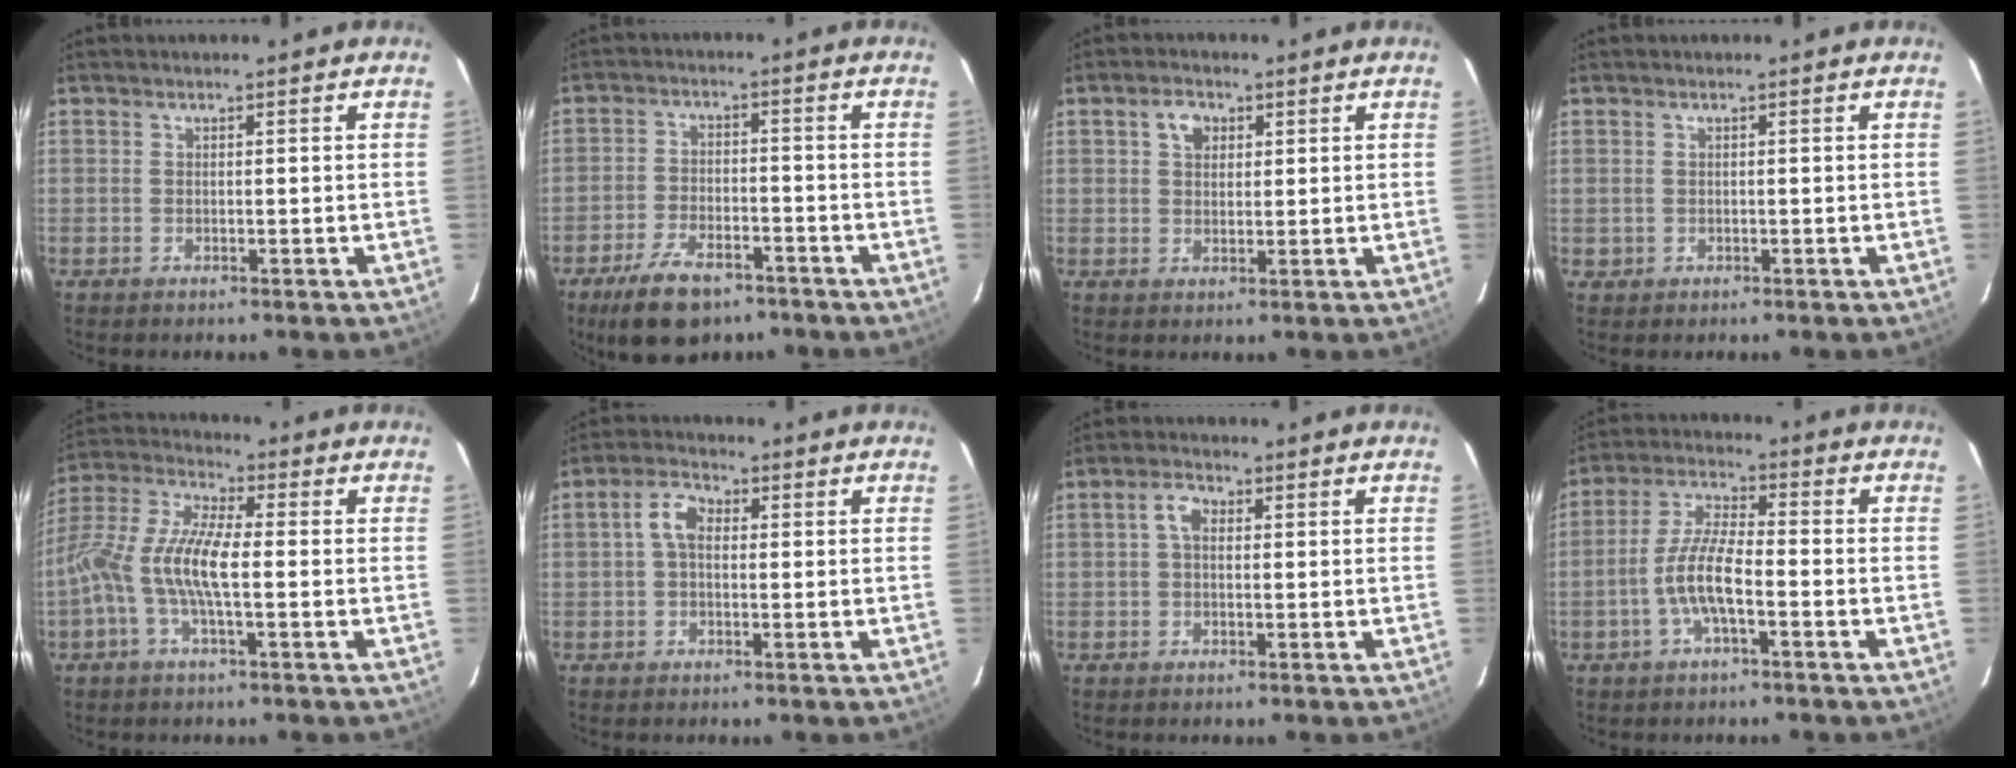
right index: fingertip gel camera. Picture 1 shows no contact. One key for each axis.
{"total": 10.9, "fx": -7.5, "fy": 5.0, "fz": 6.1, "tx": -0.140, "ty": -0.006, "tz": -0.126}
{"total": 3.7, "fx": 1.5, "fy": 2.7, "fz": 2.1, "tx": -0.031, "ty": 0.012, "tz": 0.026}
{"total": 1.2, "fx": 0.0, "fy": 1.2, "fz": 0.1, "tx": 0.002, "ty": 0.002, "tz": 0.002}
{"total": 12.0, "fx": -2.0, "fy": 3.0, "fz": 11.4, "tx": -0.236, "ty": 0.007, "tz": -0.046}
{"total": 4.2, "fx": 0.3, "fy": 2.7, "fz": 3.2, "tx": -0.065, "ty": 0.017, "tz": 0.005}
{"total": 3.0, "fx": 0.4, "fy": 1.9, "fz": 2.2, "tx": -0.044, "ty": 0.012, "tz": 0.007}
{"total": 7.9, "fx": -2.9, "fy": 1.9, "fz": 7.1, "tx": -0.153, "ty": 0.008, "tz": -0.058}